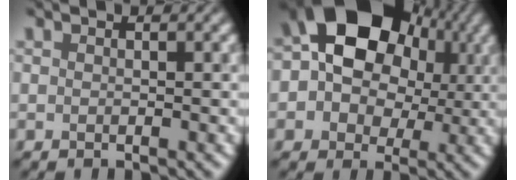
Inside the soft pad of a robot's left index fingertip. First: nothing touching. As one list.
[{"total": 14.7, "force": [3.9, 11.3, 8.5], "torque": [-0.137, 0.053, 0.042]}]